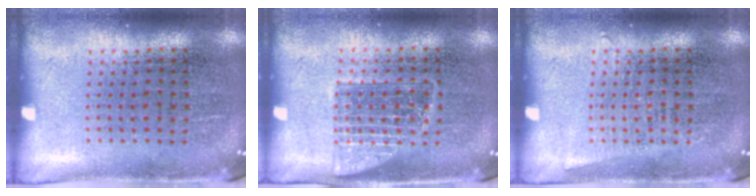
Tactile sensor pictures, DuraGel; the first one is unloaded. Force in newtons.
{"total": 1.0, "press": 1.0, "slide": 0.2}
{"total": 0.7, "press": 0.7, "slide": 0.0}